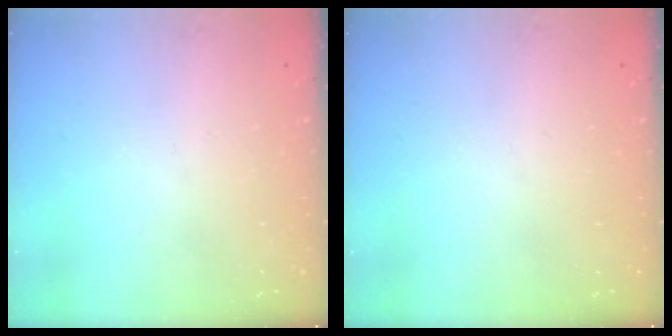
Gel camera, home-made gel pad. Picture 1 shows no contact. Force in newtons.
{"total": 0.0}